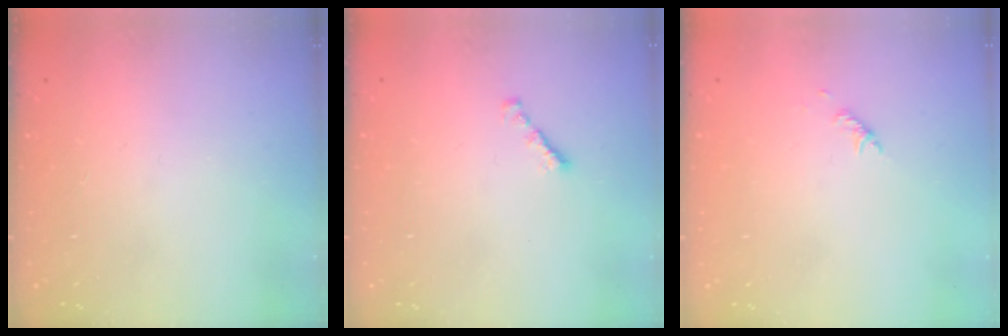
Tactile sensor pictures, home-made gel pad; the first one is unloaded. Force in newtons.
{"total": 1.0, "press": 0.8, "slide": 0.5}
{"total": 2.8, "press": 2.7, "slide": 0.6}